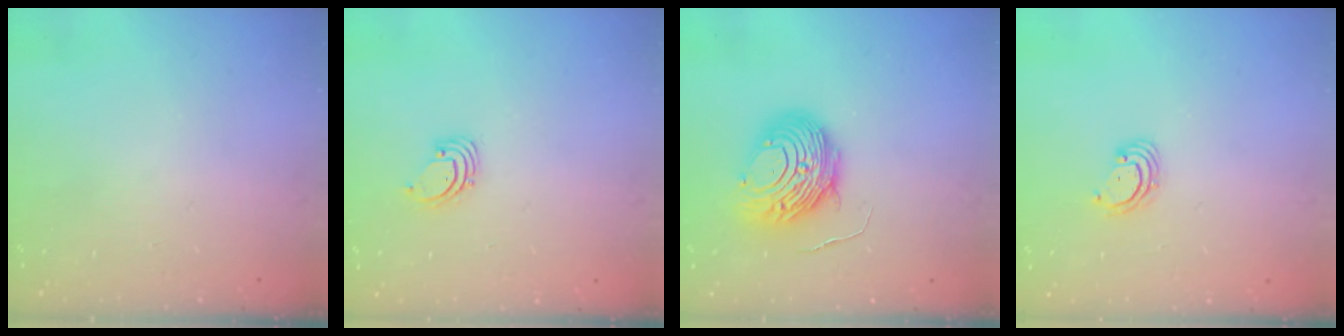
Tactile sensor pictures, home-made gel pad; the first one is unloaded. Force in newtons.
{"total": 1.4, "press": 1.4, "slide": 0.1}
{"total": 11.6, "press": 11.5, "slide": 1.2}
{"total": 3.2, "press": 3.2, "slide": 0.3}